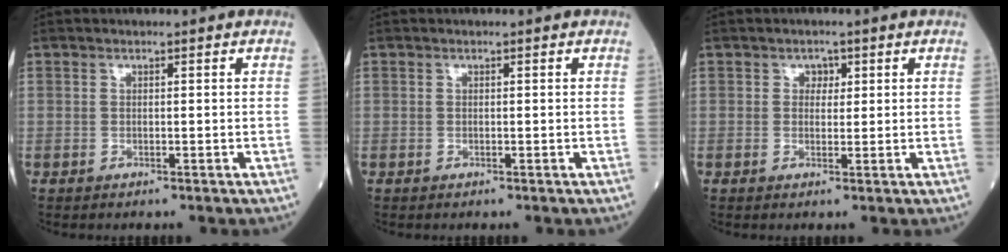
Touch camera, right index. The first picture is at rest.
{"total": 0.0}
{"total": 1.7, "force": [0.7, 1.3, 0.9], "torque": [-0.005, 0.000, 0.007]}